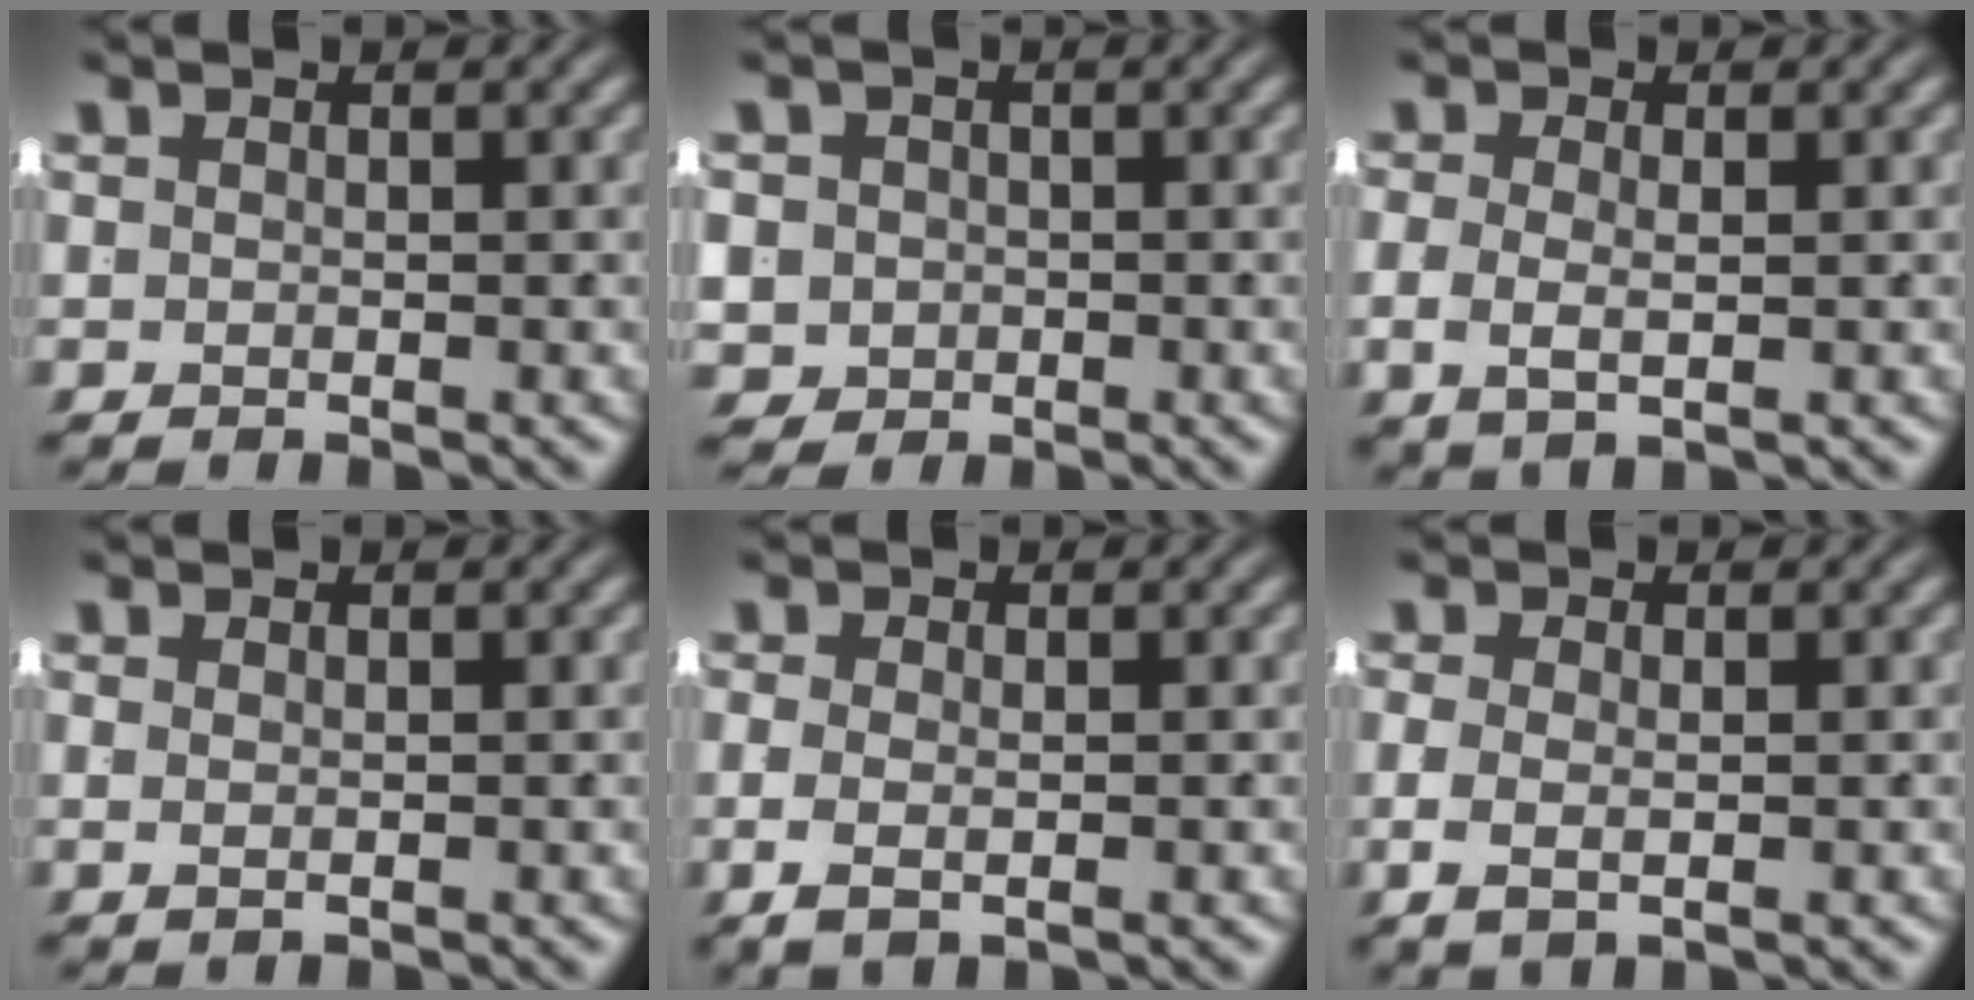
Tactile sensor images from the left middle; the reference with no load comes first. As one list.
[{"total": 5.5, "force": [-1.4, 5.0, 1.8], "torque": [-0.054, -0.030, -0.016]}, {"total": 2.5, "force": [-0.4, 1.1, 2.2], "torque": [-0.047, -0.016, 0.003]}, {"total": 0.8, "force": [0.1, -0.6, 0.5], "torque": [-0.002, -0.007, 0.008]}, {"total": 2.0, "force": [-0.7, 0.4, 1.8], "torque": [-0.037, -0.017, -0.001]}, {"total": 2.3, "force": [-0.5, 0.8, 2.1], "torque": [-0.043, -0.017, 0.003]}]